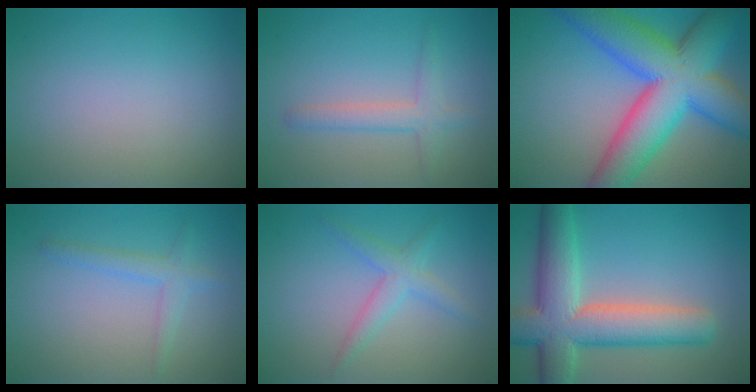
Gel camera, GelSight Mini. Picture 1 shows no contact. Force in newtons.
{"total": 2.4, "press": 2.4, "slide": 0.0}
{"total": 13.4, "press": 13.4, "slide": 0.5}
{"total": 2.0, "press": 2.0, "slide": 0.1}
{"total": 2.4, "press": 2.4, "slide": 0.1}
{"total": 9.5, "press": 9.5, "slide": 0.7}